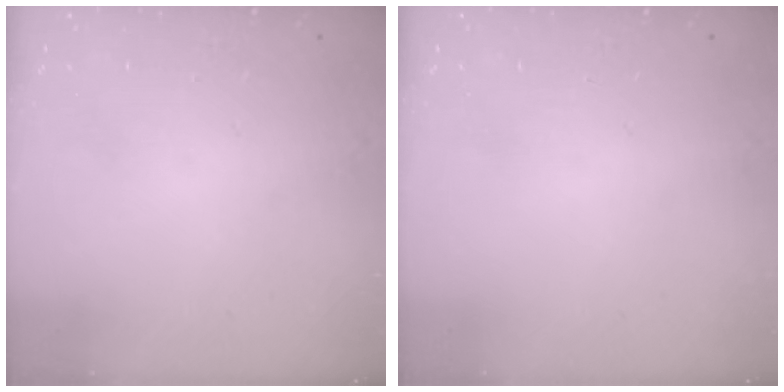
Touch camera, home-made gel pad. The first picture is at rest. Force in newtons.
{"total": 0.0}